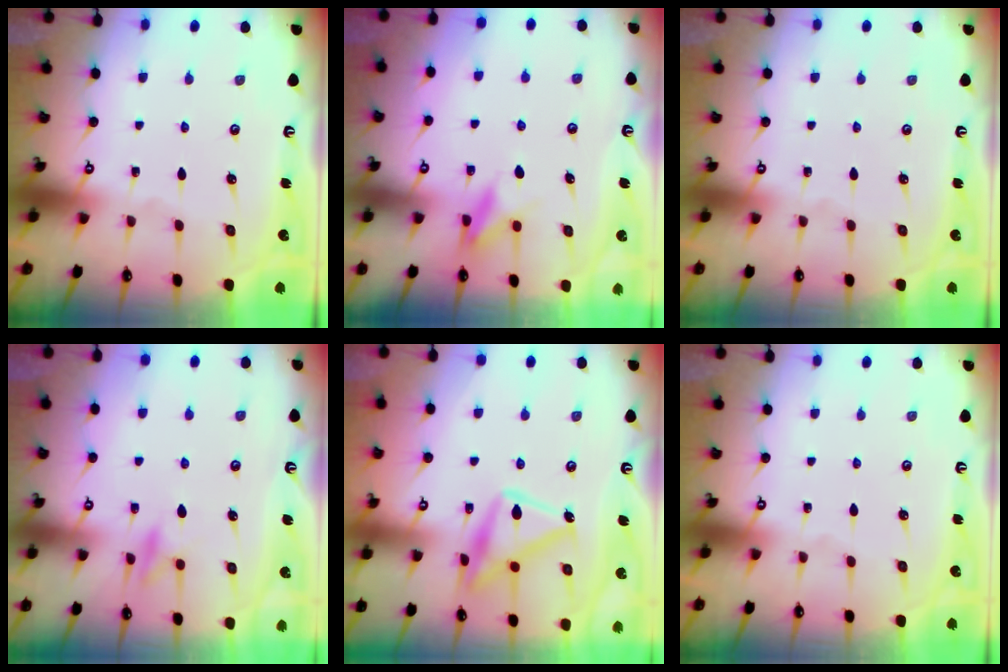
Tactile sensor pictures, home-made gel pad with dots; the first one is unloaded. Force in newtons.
{"total": 8.5, "press": 8.4, "slide": 1.3}
{"total": 0.0}
{"total": 9.9, "press": 9.9, "slide": 0.9}
{"total": 17.1, "press": 17.1, "slide": 1.2}
{"total": 0.0}